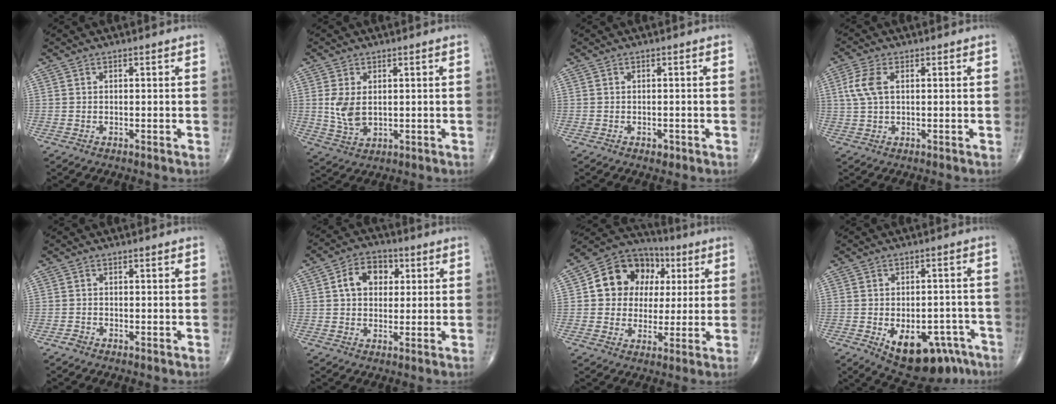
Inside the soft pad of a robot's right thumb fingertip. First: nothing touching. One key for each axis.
{"total": 6.0, "fx": 0.7, "fy": 3.8, "fz": 4.6, "tx": -0.089, "ty": -0.010, "tz": 0.026}
{"total": 1.0, "fx": -0.5, "fy": 0.7, "fz": 0.6, "tx": -0.005, "ty": 0.000, "tz": -0.006}
{"total": 5.2, "fx": 1.2, "fy": 2.7, "fz": 4.3, "tx": -0.111, "ty": 0.011, "tz": 0.023}
{"total": 1.0, "fx": -0.7, "fy": 0.7, "fz": 0.2, "tx": -0.004, "ty": 0.002, "tz": -0.018}
{"total": 7.9, "fx": 1.8, "fy": 5.9, "fz": 4.9, "tx": -0.056, "ty": 0.011, "tz": 0.023}
{"total": 14.2, "fx": 2.9, "fy": 12.0, "fz": 7.1, "tx": -0.074, "ty": 0.014, "tz": 0.043}
{"total": 15.4, "fx": -7.9, "fy": 8.7, "fz": 10.0, "tx": -0.118, "ty": 0.035, "tz": -0.098}